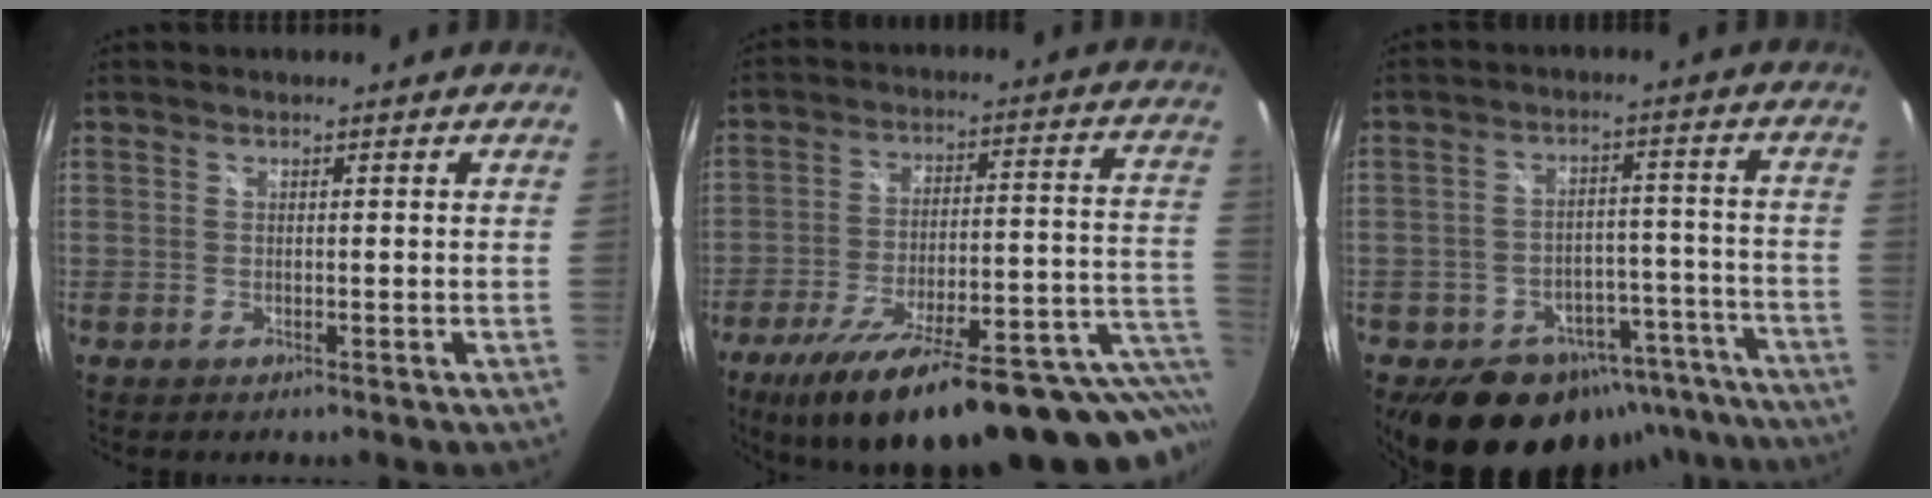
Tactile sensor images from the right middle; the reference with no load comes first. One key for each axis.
{"total": 32.9, "fx": -24.7, "fy": 7.9, "fz": 20.1, "tx": -0.264, "ty": -0.041, "tz": -0.336}
{"total": 20.1, "fx": -14.7, "fy": 11.6, "fz": 7.3, "tx": -0.140, "ty": 0.043, "tz": -0.169}